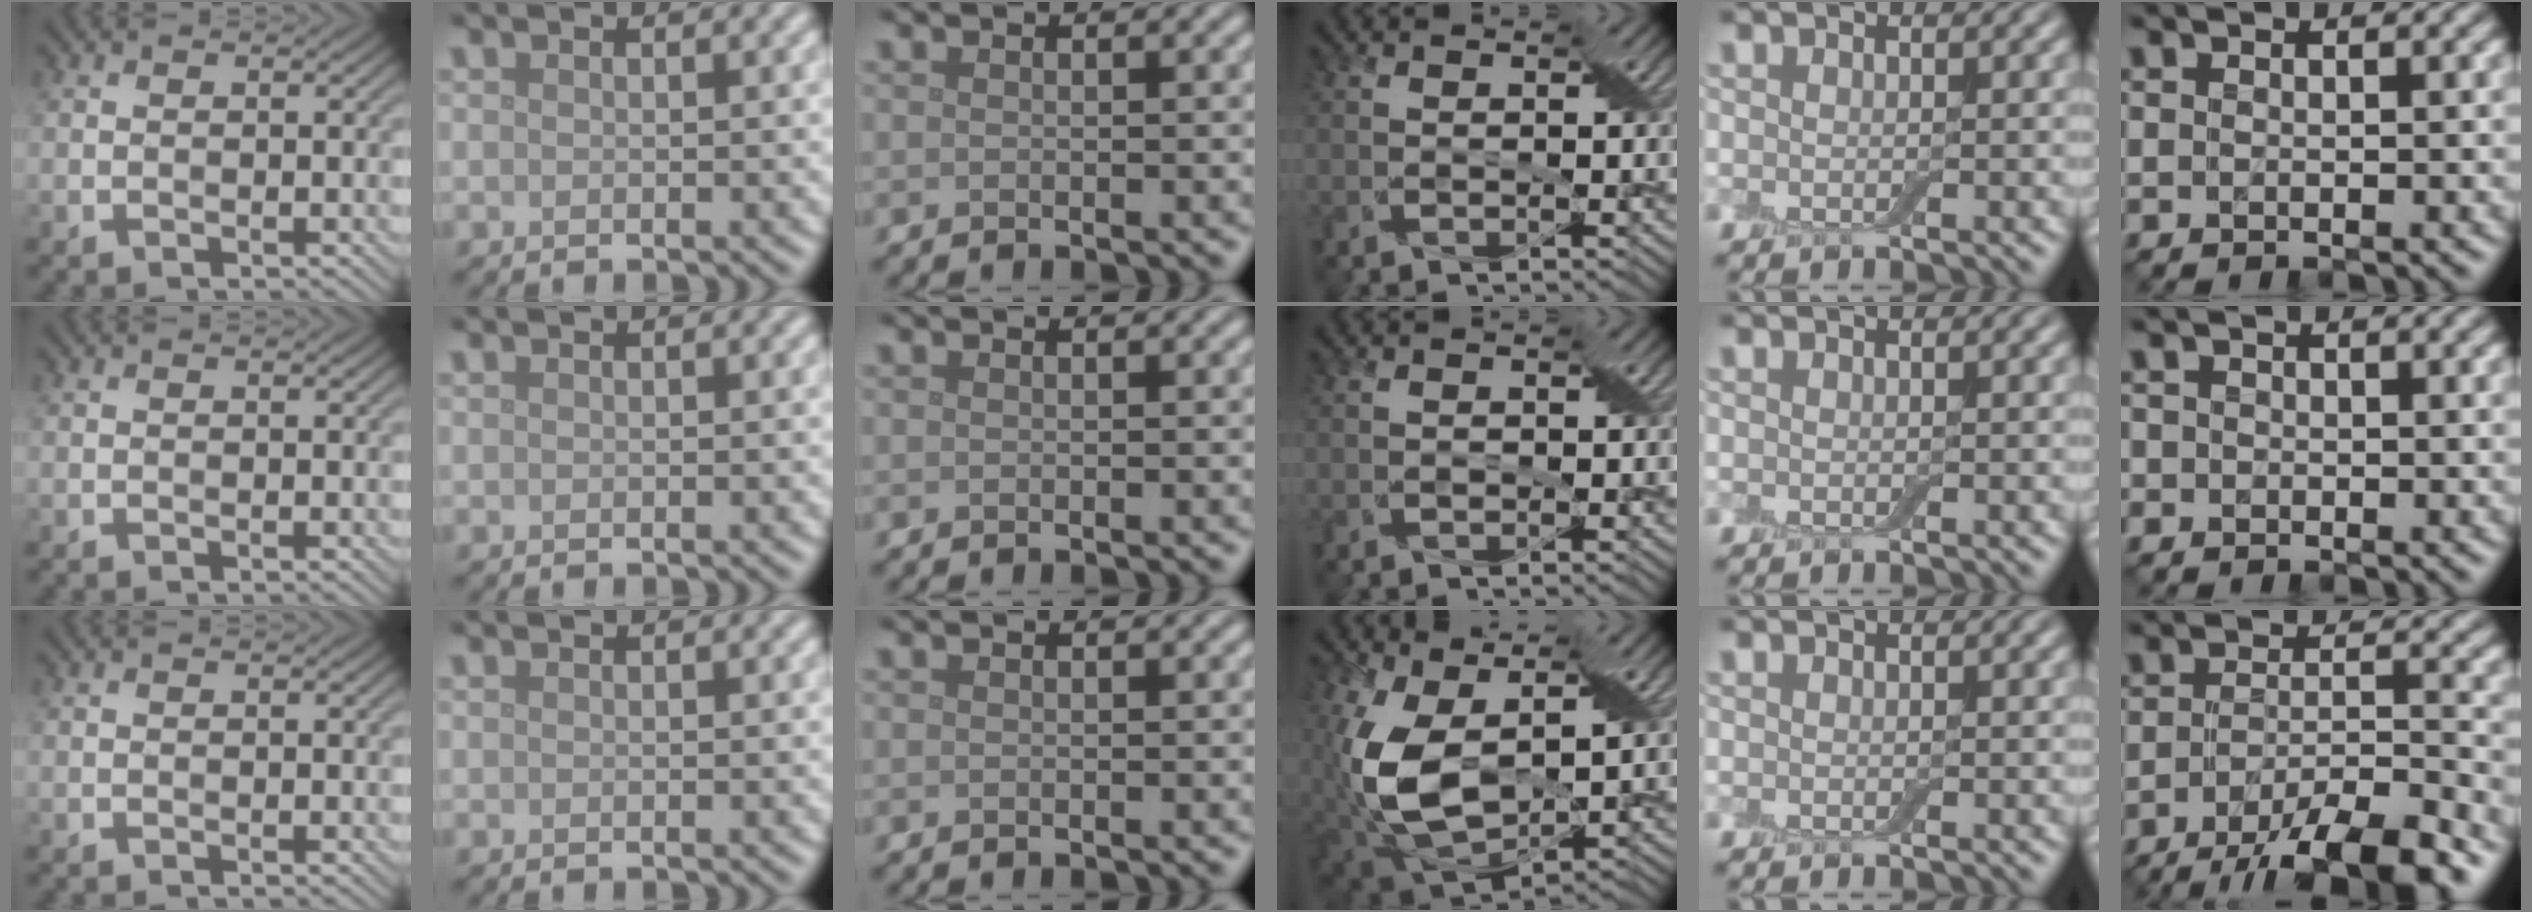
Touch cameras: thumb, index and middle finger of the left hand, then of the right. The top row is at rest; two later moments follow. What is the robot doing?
{"motion": "open", "object": "airpods case & airpods"}